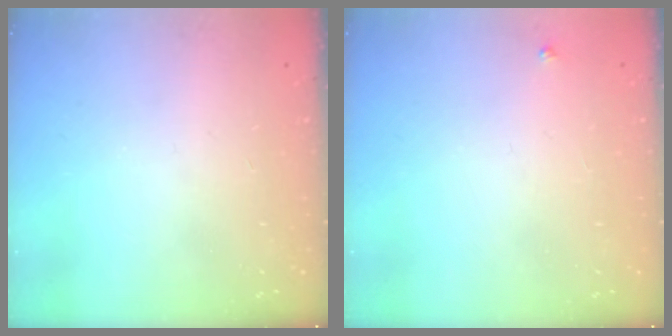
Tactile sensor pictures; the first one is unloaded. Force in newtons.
{"total": 2.7, "press": 2.7, "slide": 0.3}